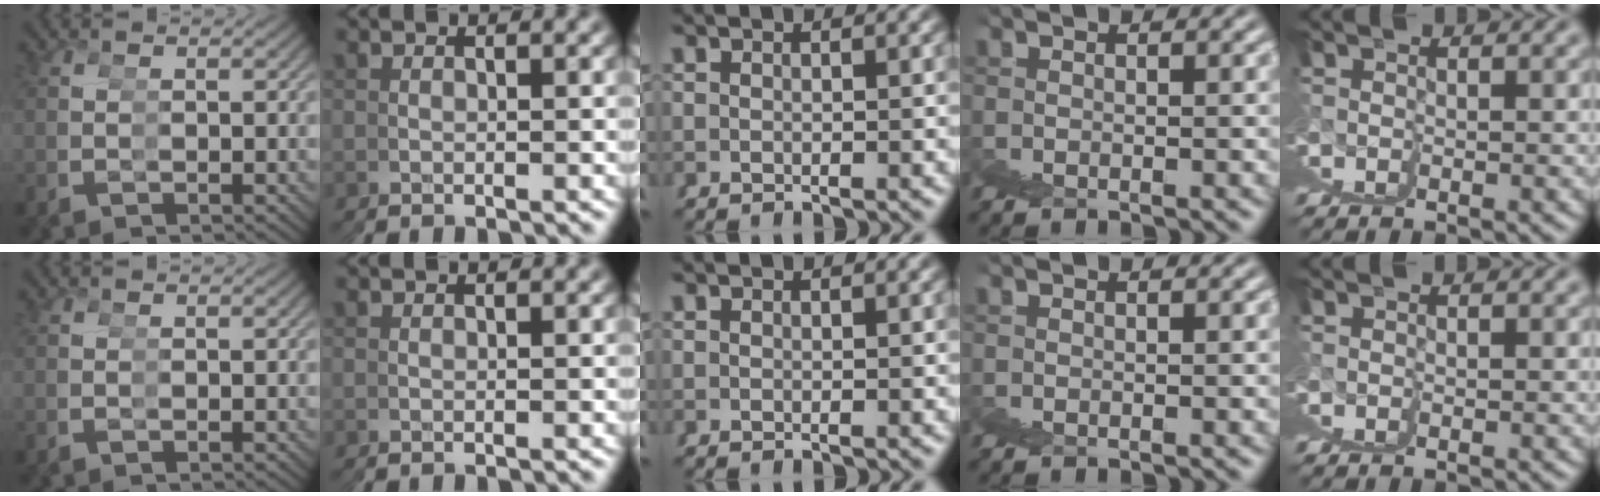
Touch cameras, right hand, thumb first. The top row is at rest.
{}